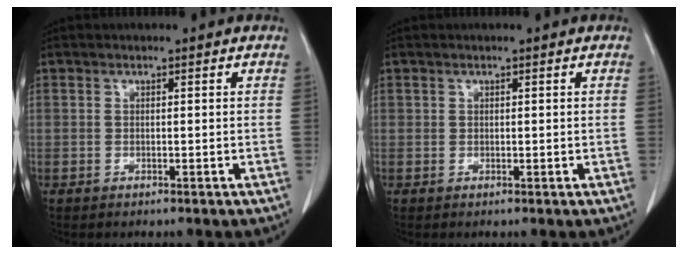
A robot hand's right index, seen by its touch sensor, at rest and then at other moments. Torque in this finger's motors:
{"motor_torque": [-0.15, 0.20, 0.06, 0.00]}